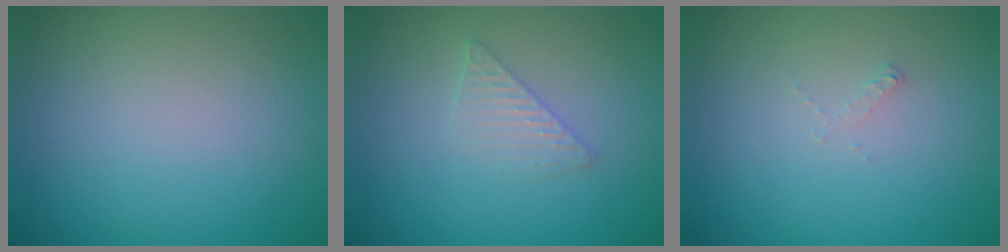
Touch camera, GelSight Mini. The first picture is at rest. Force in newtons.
{"total": 1.6, "press": 1.6, "slide": 0.1}
{"total": 0.5, "press": 0.5, "slide": 0.1}